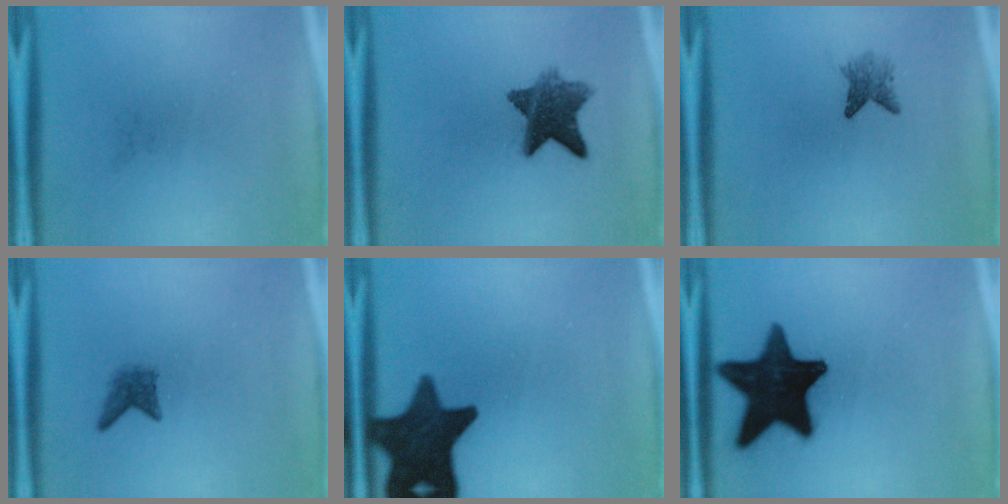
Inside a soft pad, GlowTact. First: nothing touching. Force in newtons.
{"total": 8.7}
{"total": 2.5}
{"total": 2.1}
{"total": 14.9}
{"total": 18.7}